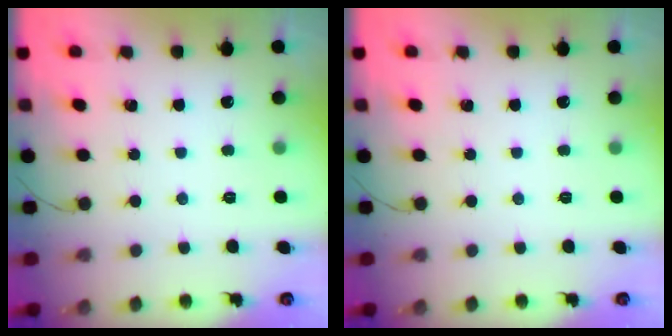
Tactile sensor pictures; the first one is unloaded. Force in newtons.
{"total": 0.0}